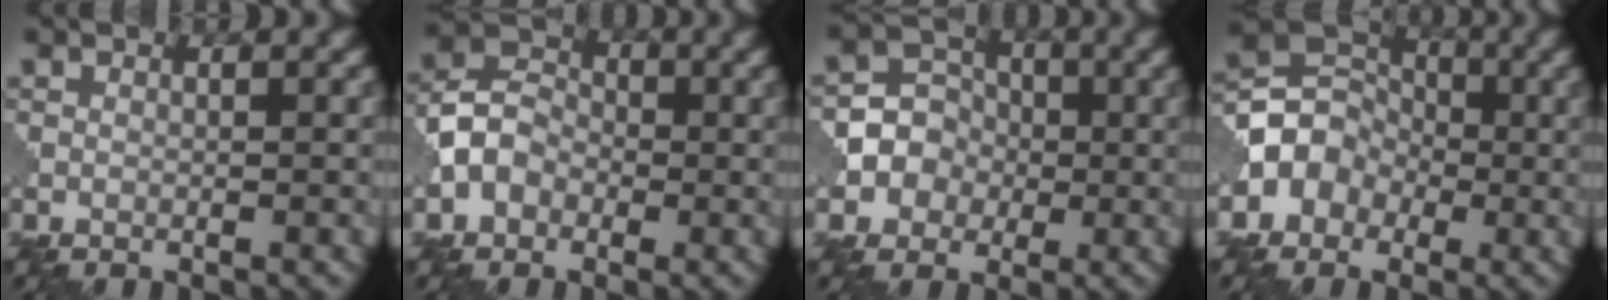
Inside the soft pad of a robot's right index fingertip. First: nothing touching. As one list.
[{"total": 4.3, "force": [-1.3, 3.5, 2.2], "torque": [-0.042, 0.010, -0.033]}, {"total": 5.1, "force": [-0.8, 4.8, 1.6], "torque": [-0.014, 0.020, -0.032]}, {"total": 4.7, "force": [-1.3, 4.1, 1.7], "torque": [-0.018, 0.010, -0.035]}]